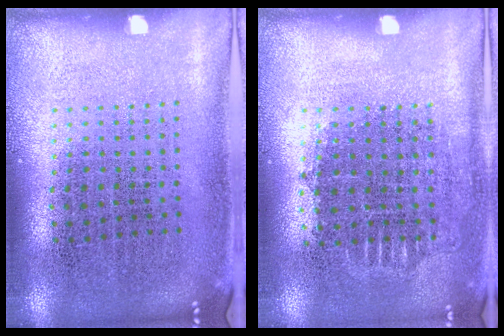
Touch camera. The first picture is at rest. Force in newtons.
{"total": 0.7, "press": 0.7, "slide": 0.2}